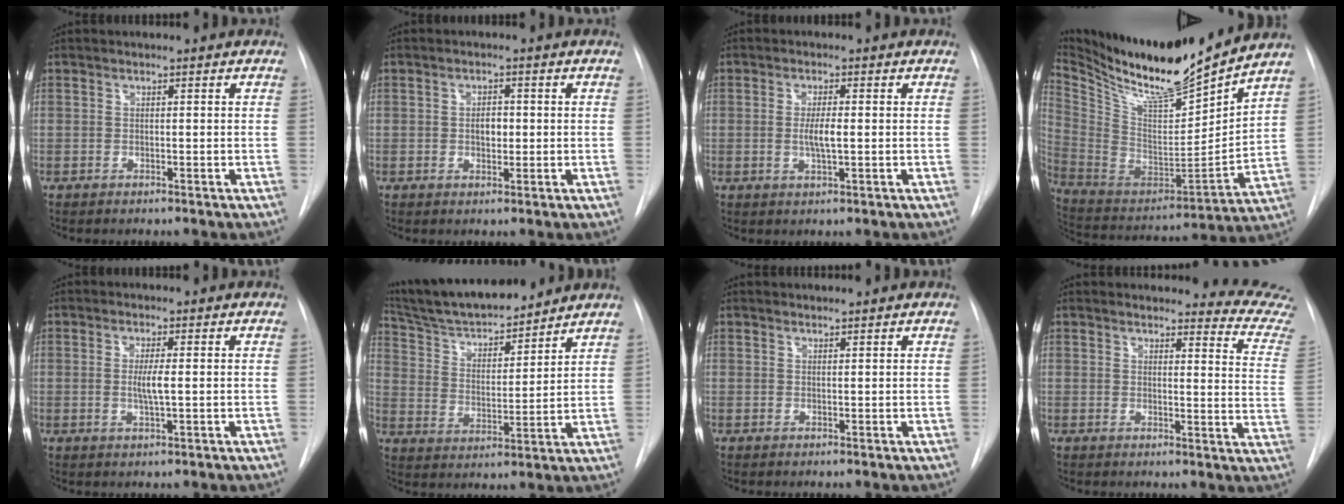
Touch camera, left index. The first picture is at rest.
{"total": 2.4, "force": [-0.2, 1.4, 1.9], "torque": [-0.030, 0.000, -0.002]}
{"total": 3.1, "force": [-0.3, 0.5, 3.1], "torque": [-0.059, -0.005, -0.004]}
{"total": 21.0, "force": [18.7, 1.3, 9.3], "torque": [-0.183, -0.041, 0.326]}
{"total": 2.8, "force": [-0.2, 0.2, 2.8], "torque": [-0.054, -0.006, -0.003]}
{"total": 16.2, "force": [14.7, 2.7, 6.2], "torque": [-0.109, 0.013, 0.251]}
{"total": 1.0, "force": [1.0, 0.1, 0.1], "torque": [-0.005, 0.009, 0.021]}
{"total": 12.9, "force": [12.9, 0.1, 0.8], "torque": [0.020, -0.126, 0.104]}